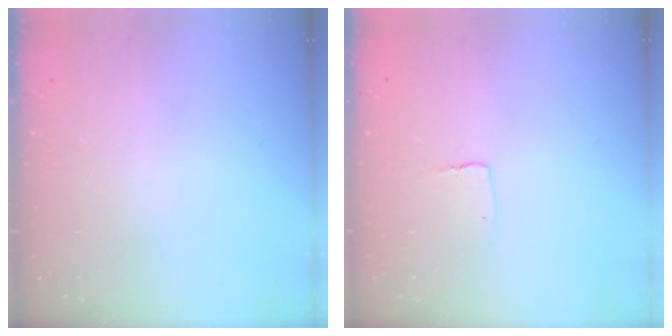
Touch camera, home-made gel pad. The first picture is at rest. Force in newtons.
{"total": 2.9, "press": 2.9, "slide": 0.2}